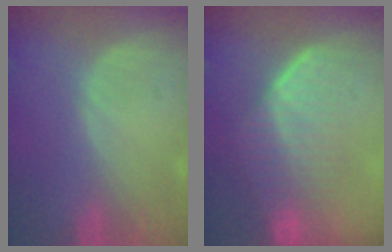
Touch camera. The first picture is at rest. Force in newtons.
{"total": 7.3, "press": 7.0, "slide": 2.0}